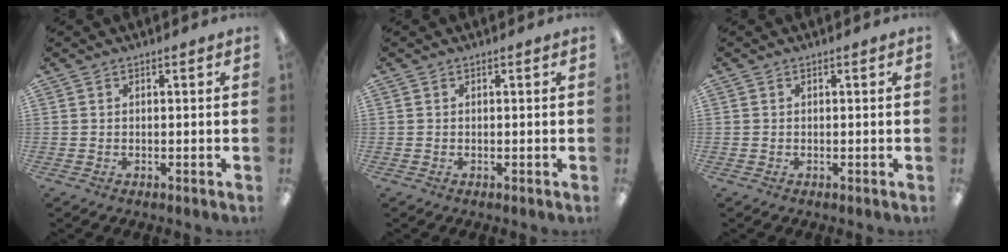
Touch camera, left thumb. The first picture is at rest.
{"total": 0.0}
{"total": 0.0}